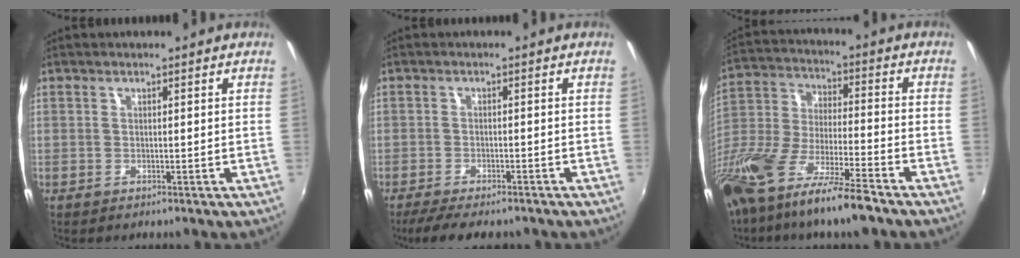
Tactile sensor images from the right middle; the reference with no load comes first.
{"total": 8.0, "force": [-6.5, 2.0, 4.2], "torque": [-0.096, -0.025, -0.105]}
{"total": 22.0, "force": [-15.2, 4.7, 15.3], "torque": [-0.305, -0.051, -0.279]}